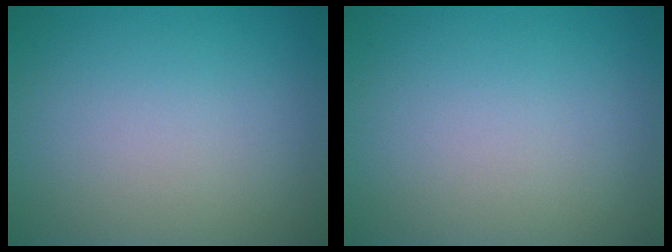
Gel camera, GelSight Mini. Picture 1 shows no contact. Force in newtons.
{"total": 0.0}